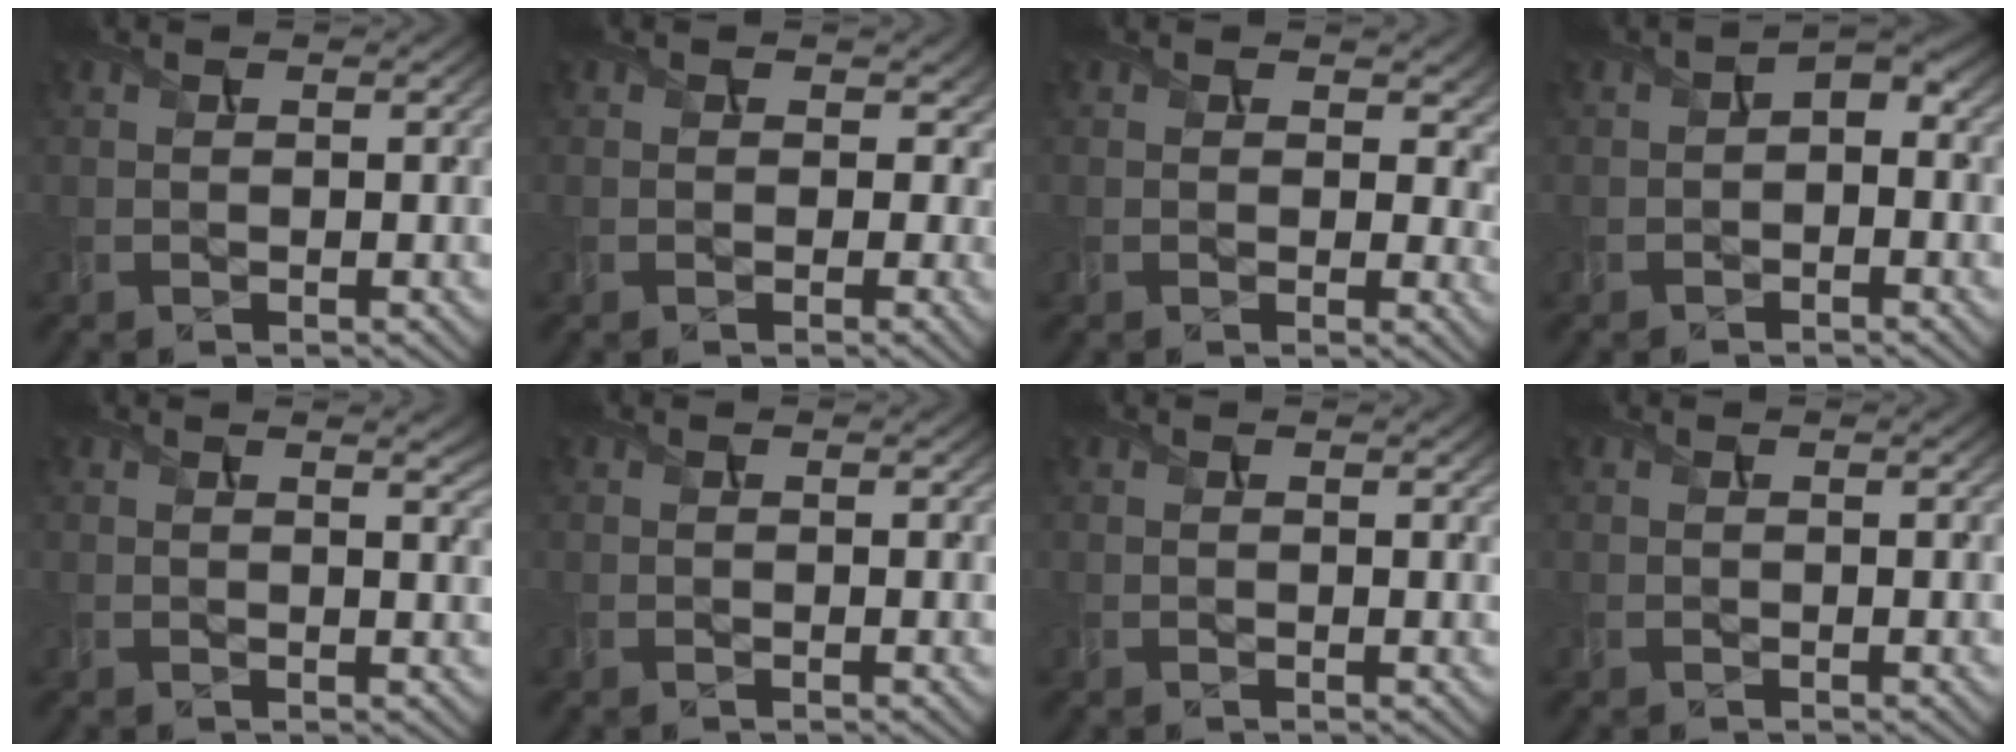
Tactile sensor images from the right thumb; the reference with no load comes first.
{"total": 4.0, "force": [-0.1, 3.5, 1.9], "torque": [-0.035, -0.018, 0.001]}
{"total": 5.3, "force": [1.3, 4.0, 3.3], "torque": [-0.053, -0.016, 0.020]}
{"total": 2.4, "force": [-0.6, 1.5, 1.7], "torque": [-0.033, 0.001, -0.014]}
{"total": 4.1, "force": [2.1, 1.5, 3.3], "torque": [-0.040, 0.005, 0.024]}
{"total": 0.0}
{"total": 0.6, "force": [0.3, 0.1, 0.6], "torque": [-0.011, -0.001, 0.006]}
{"total": 0.0}